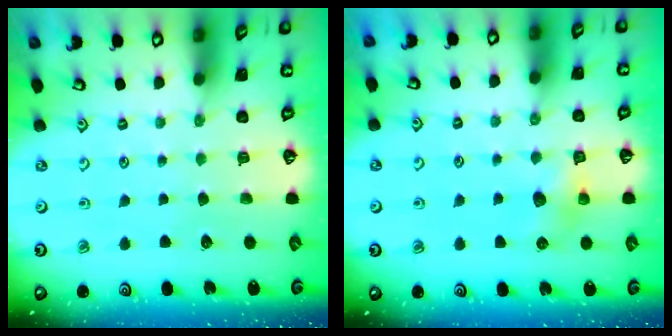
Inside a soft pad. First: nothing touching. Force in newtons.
{"total": 5.8, "press": 5.8, "slide": 0.1}